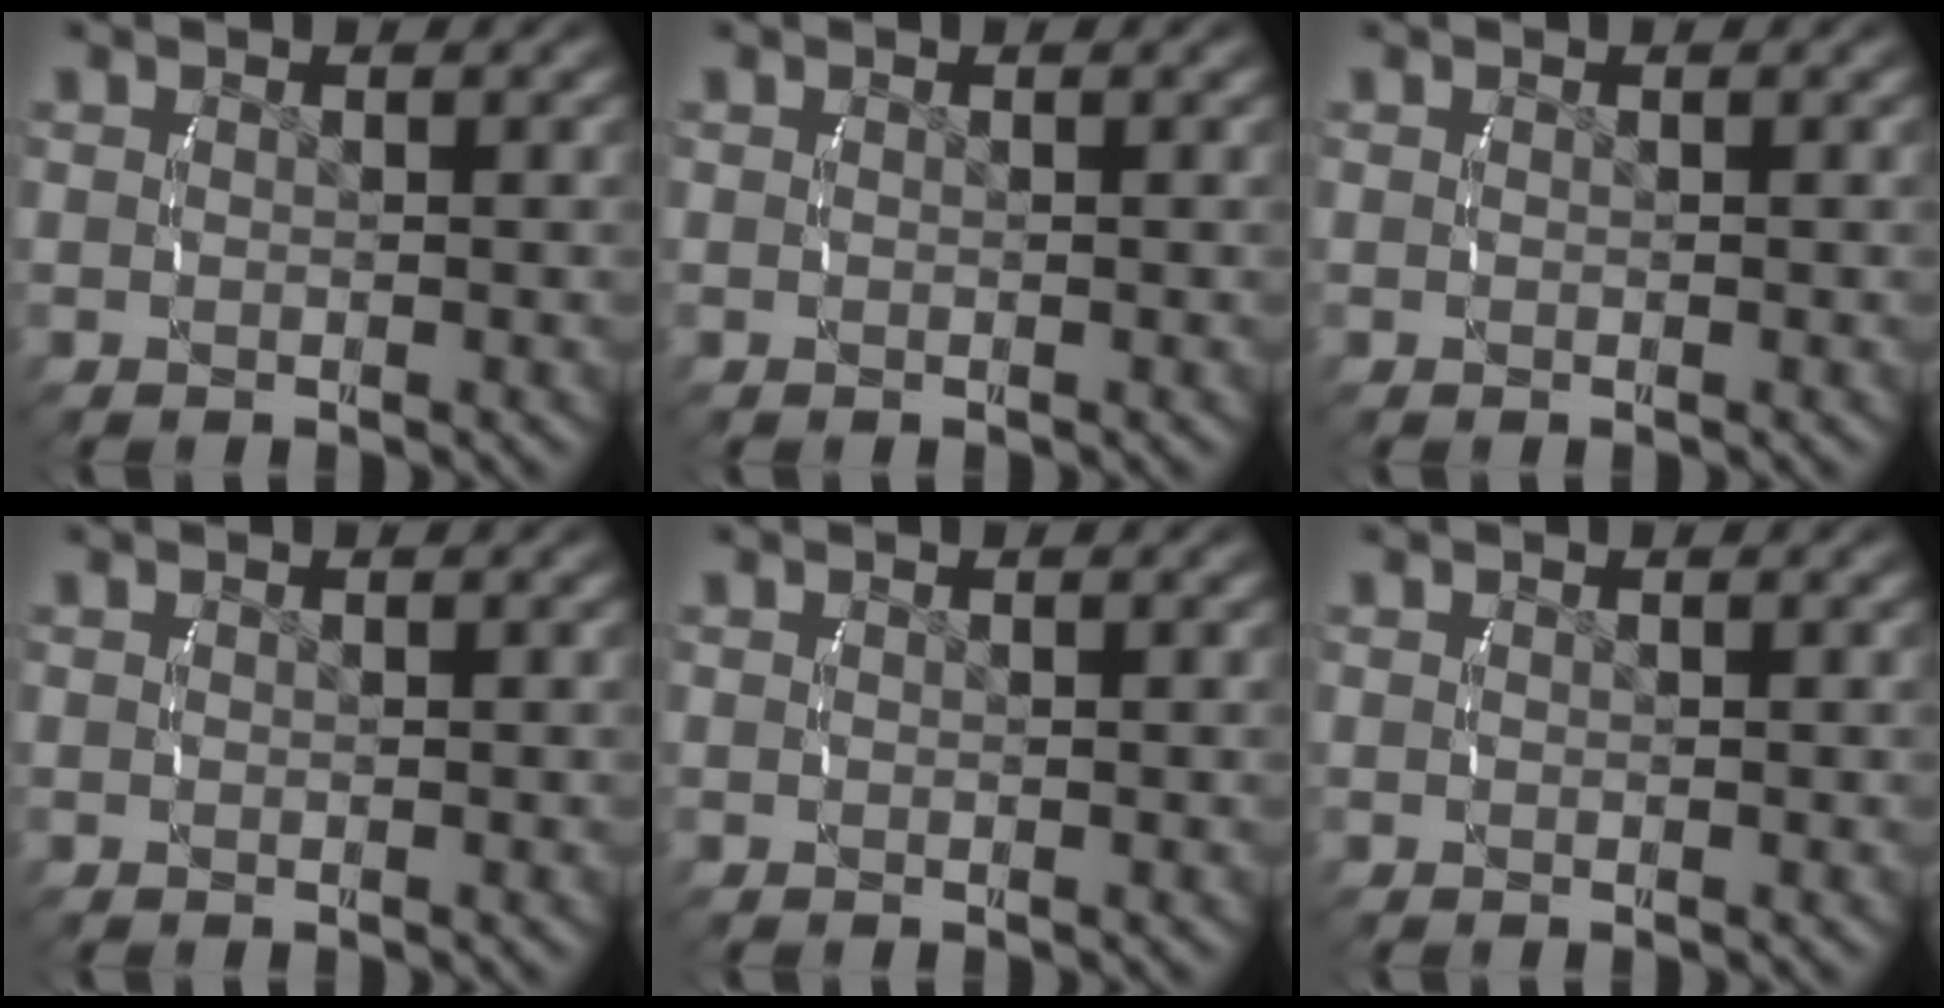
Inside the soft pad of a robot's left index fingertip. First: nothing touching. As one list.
[{"total": 0.0}, {"total": 0.0}, {"total": 0.0}, {"total": 0.0}, {"total": 0.0}]